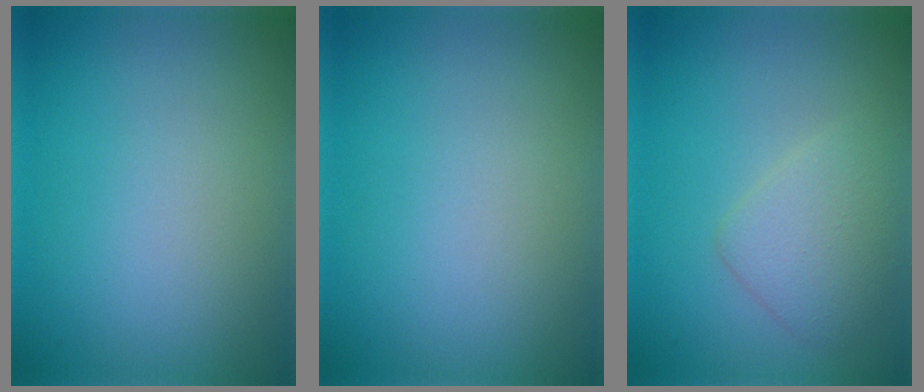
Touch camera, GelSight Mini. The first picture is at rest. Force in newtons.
{"total": 0.0}
{"total": 2.9, "press": 2.9, "slide": 0.2}